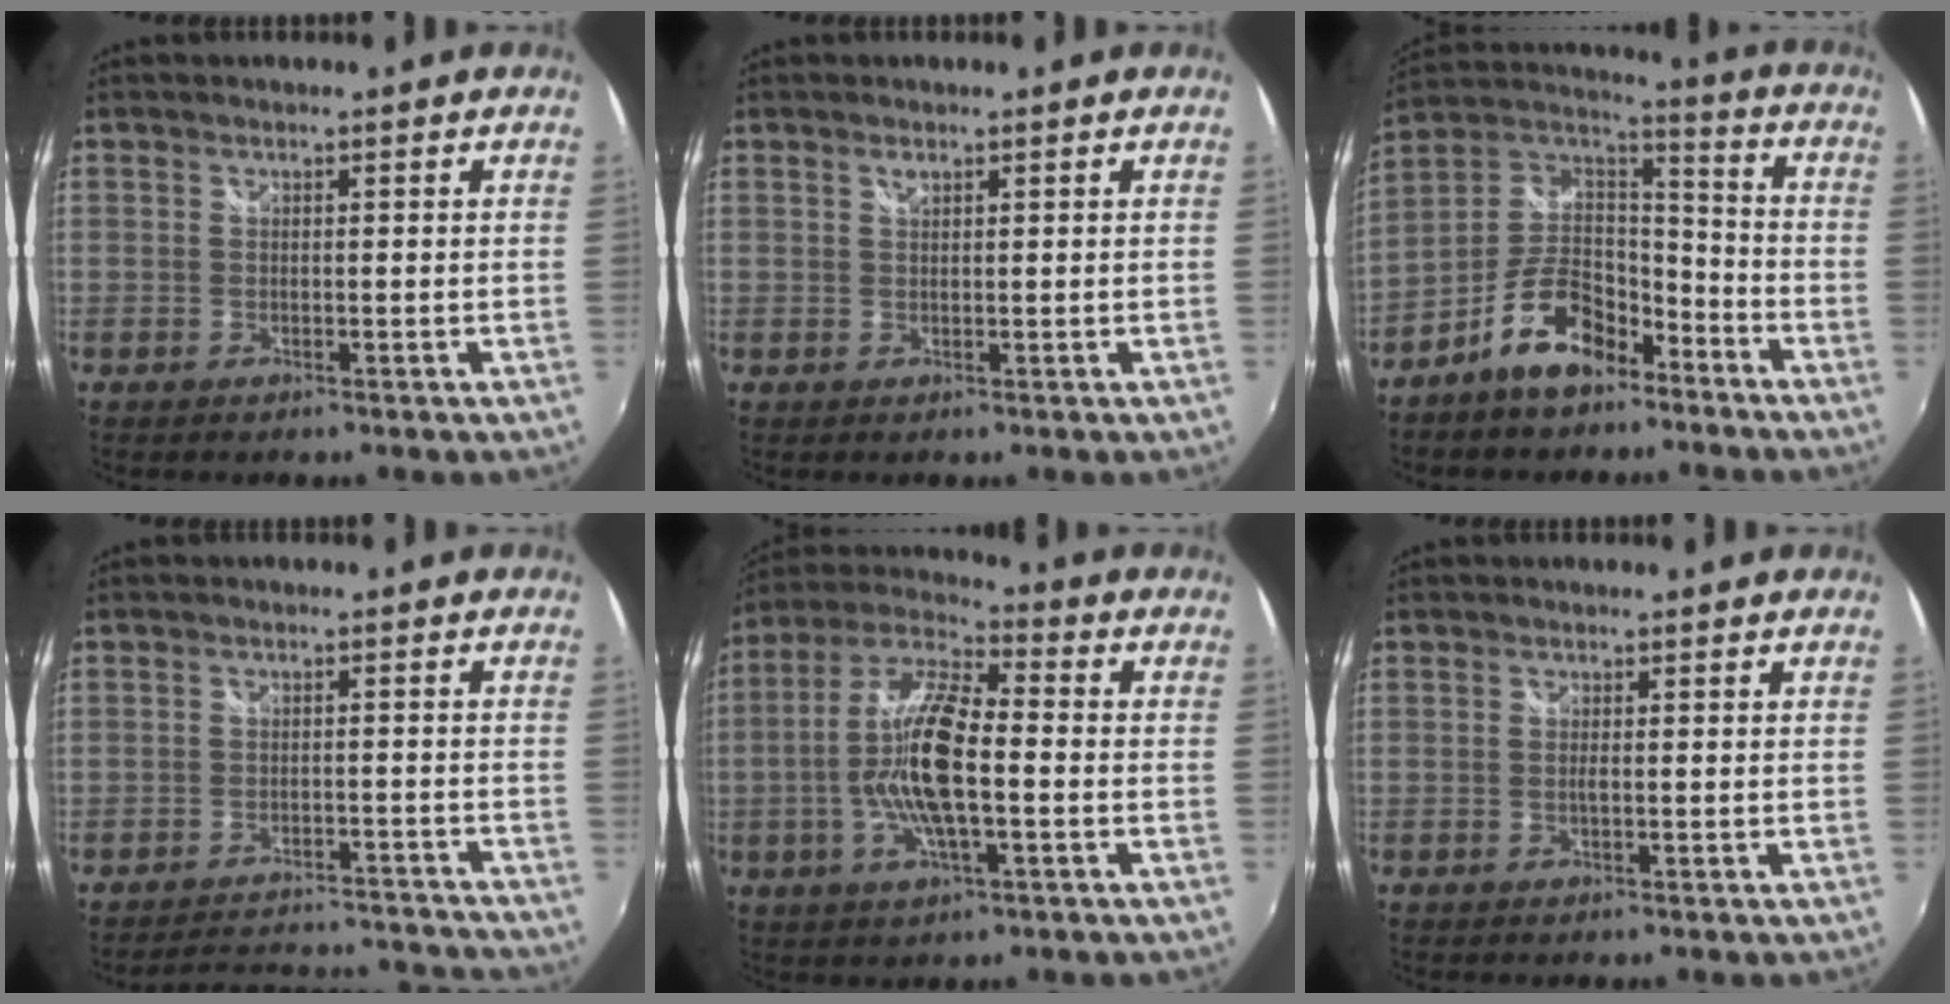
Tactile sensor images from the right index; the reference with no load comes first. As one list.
[{"total": 0.9, "force": [0.6, 0.3, 0.6], "torque": [-0.009, 0.002, 0.011]}, {"total": 13.8, "force": [-8.3, 7.2, 8.4], "torque": [-0.176, 0.033, -0.141]}, {"total": 13.7, "force": [-12.9, 3.6, 2.5], "torque": [-0.056, 0.033, -0.161]}, {"total": 14.4, "force": [-2.3, 4.2, 13.6], "torque": [-0.270, 0.003, -0.051]}, {"total": 0.7, "force": [-0.2, 0.1, 0.7], "torque": [-0.014, 0.000, -0.005]}]